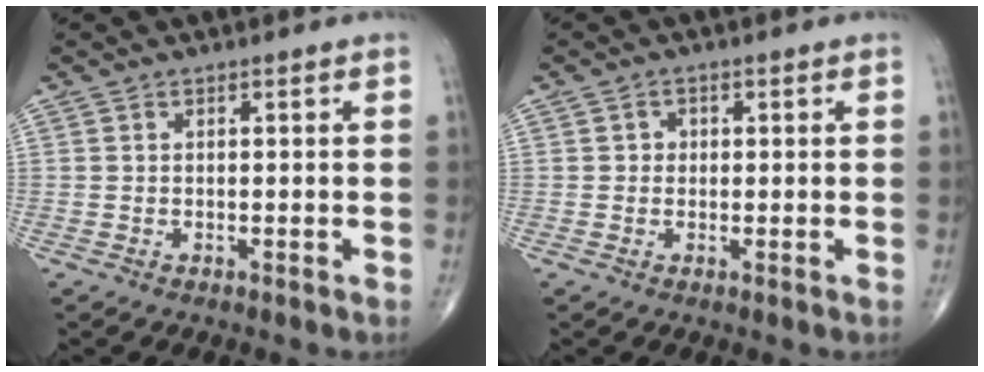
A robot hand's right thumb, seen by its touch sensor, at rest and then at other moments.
{"total": 1.6, "force": [0.2, 1.5, 0.6], "torque": [0.000, 0.003, 0.000]}